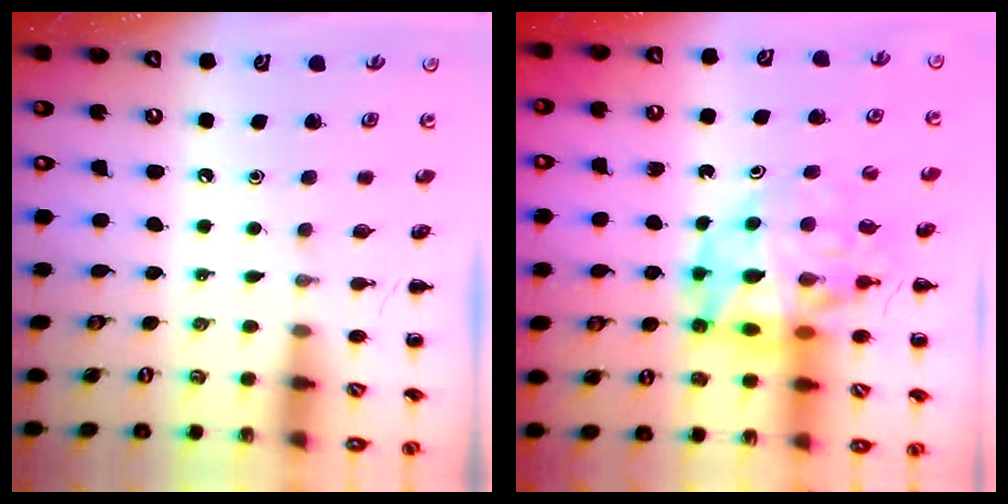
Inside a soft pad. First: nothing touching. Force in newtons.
{"total": 17.4, "press": 16.9, "slide": 4.2}